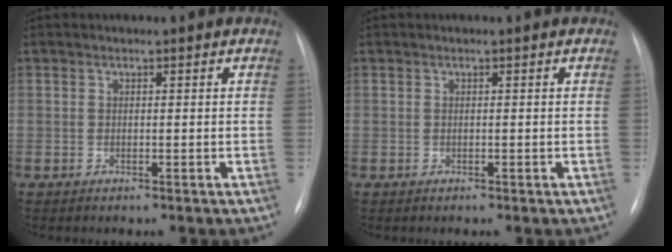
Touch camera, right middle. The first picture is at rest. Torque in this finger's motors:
{"motor_torque": [-0.09, 0.06, 0.04, -0.01]}